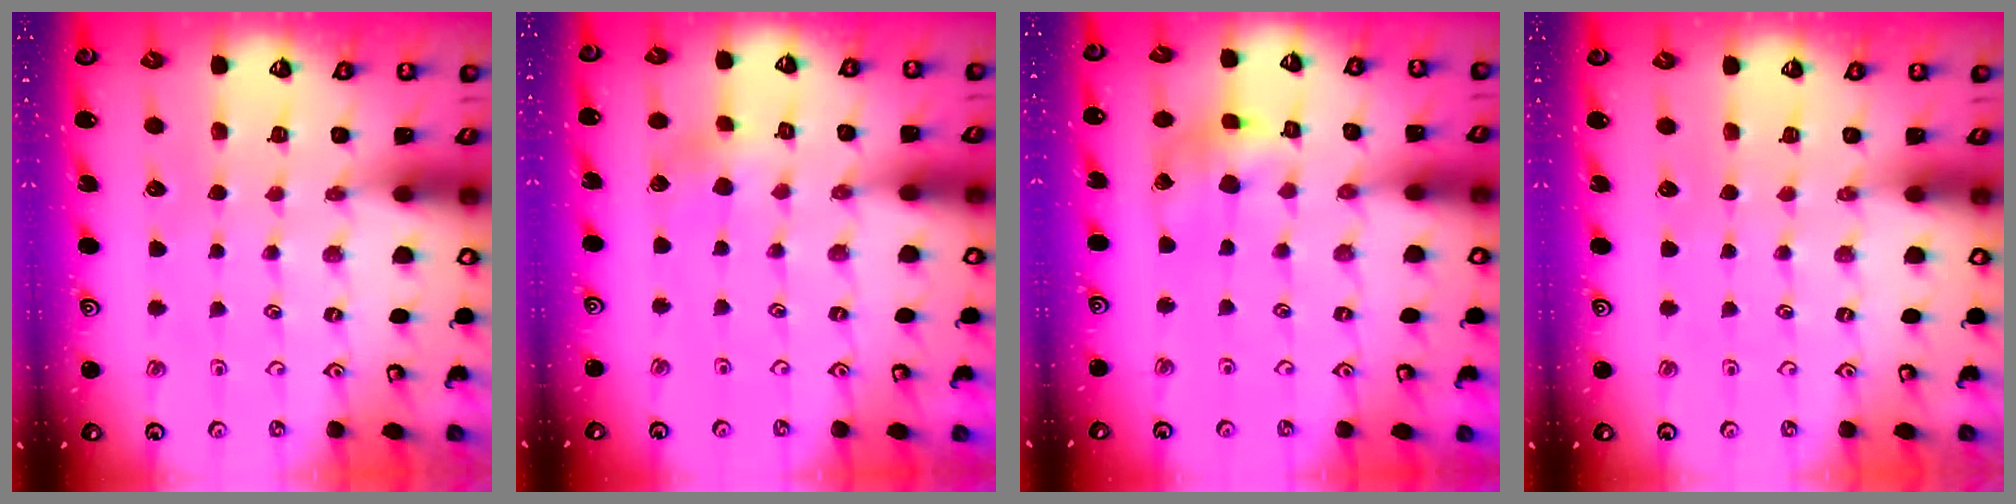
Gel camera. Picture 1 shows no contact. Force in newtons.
{"total": 3.4, "press": 3.3, "slide": 0.4}
{"total": 8.9, "press": 8.9, "slide": 1.1}
{"total": 0.0}